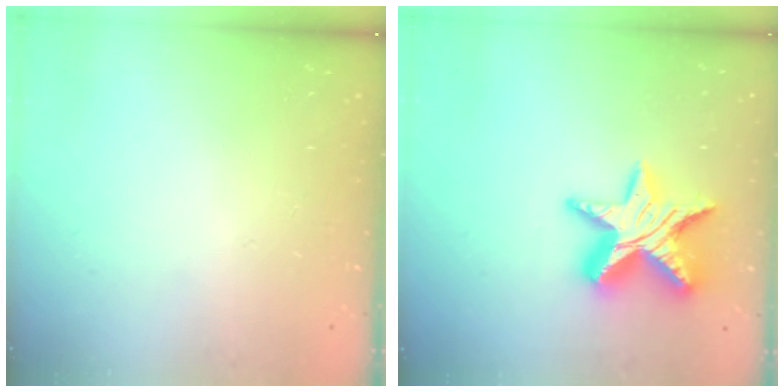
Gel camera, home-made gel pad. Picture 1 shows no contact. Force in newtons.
{"total": 16.3, "press": 16.2, "slide": 1.1}